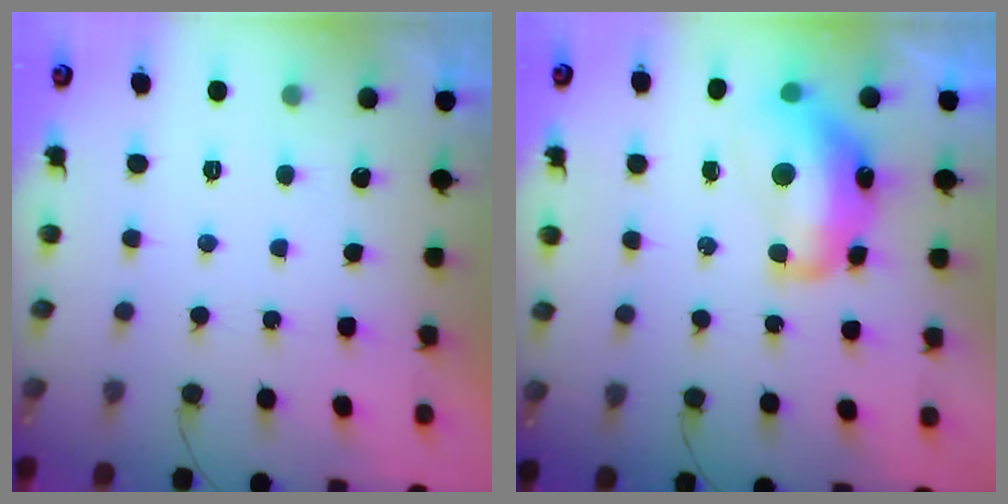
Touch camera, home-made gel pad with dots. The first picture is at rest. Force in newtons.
{"total": 14.2, "press": 14.1, "slide": 1.4}